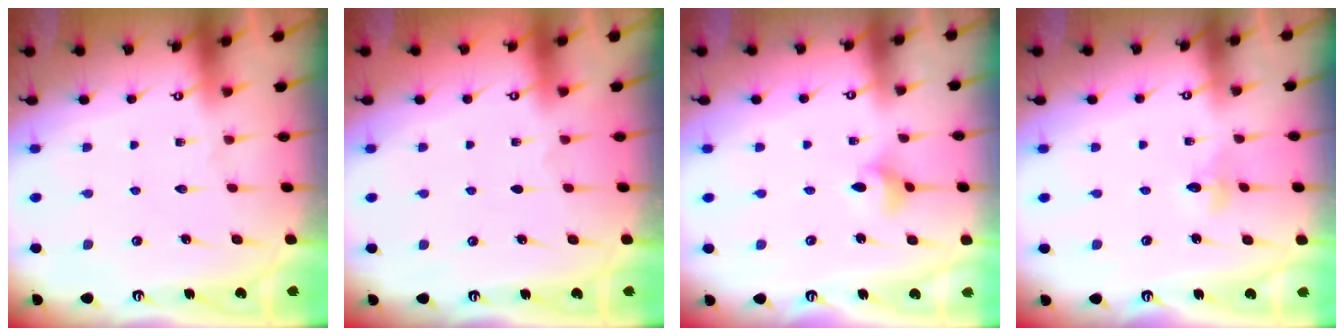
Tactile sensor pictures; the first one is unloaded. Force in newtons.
{"total": 0.0}
{"total": 3.0, "press": 3.0, "slide": 0.3}
{"total": 2.8, "press": 2.7, "slide": 0.3}